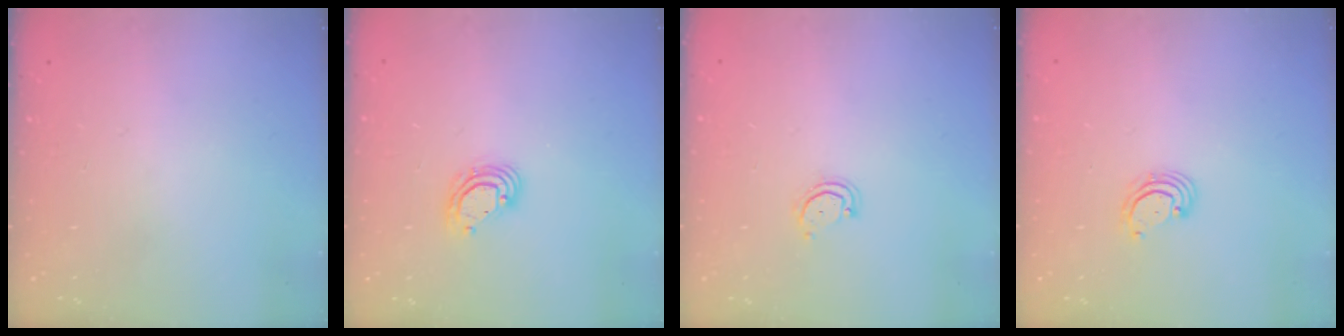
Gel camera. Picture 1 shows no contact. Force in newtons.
{"total": 6.6, "press": 6.6, "slide": 0.9}
{"total": 3.1, "press": 3.1, "slide": 0.2}
{"total": 2.7, "press": 2.7, "slide": 0.7}